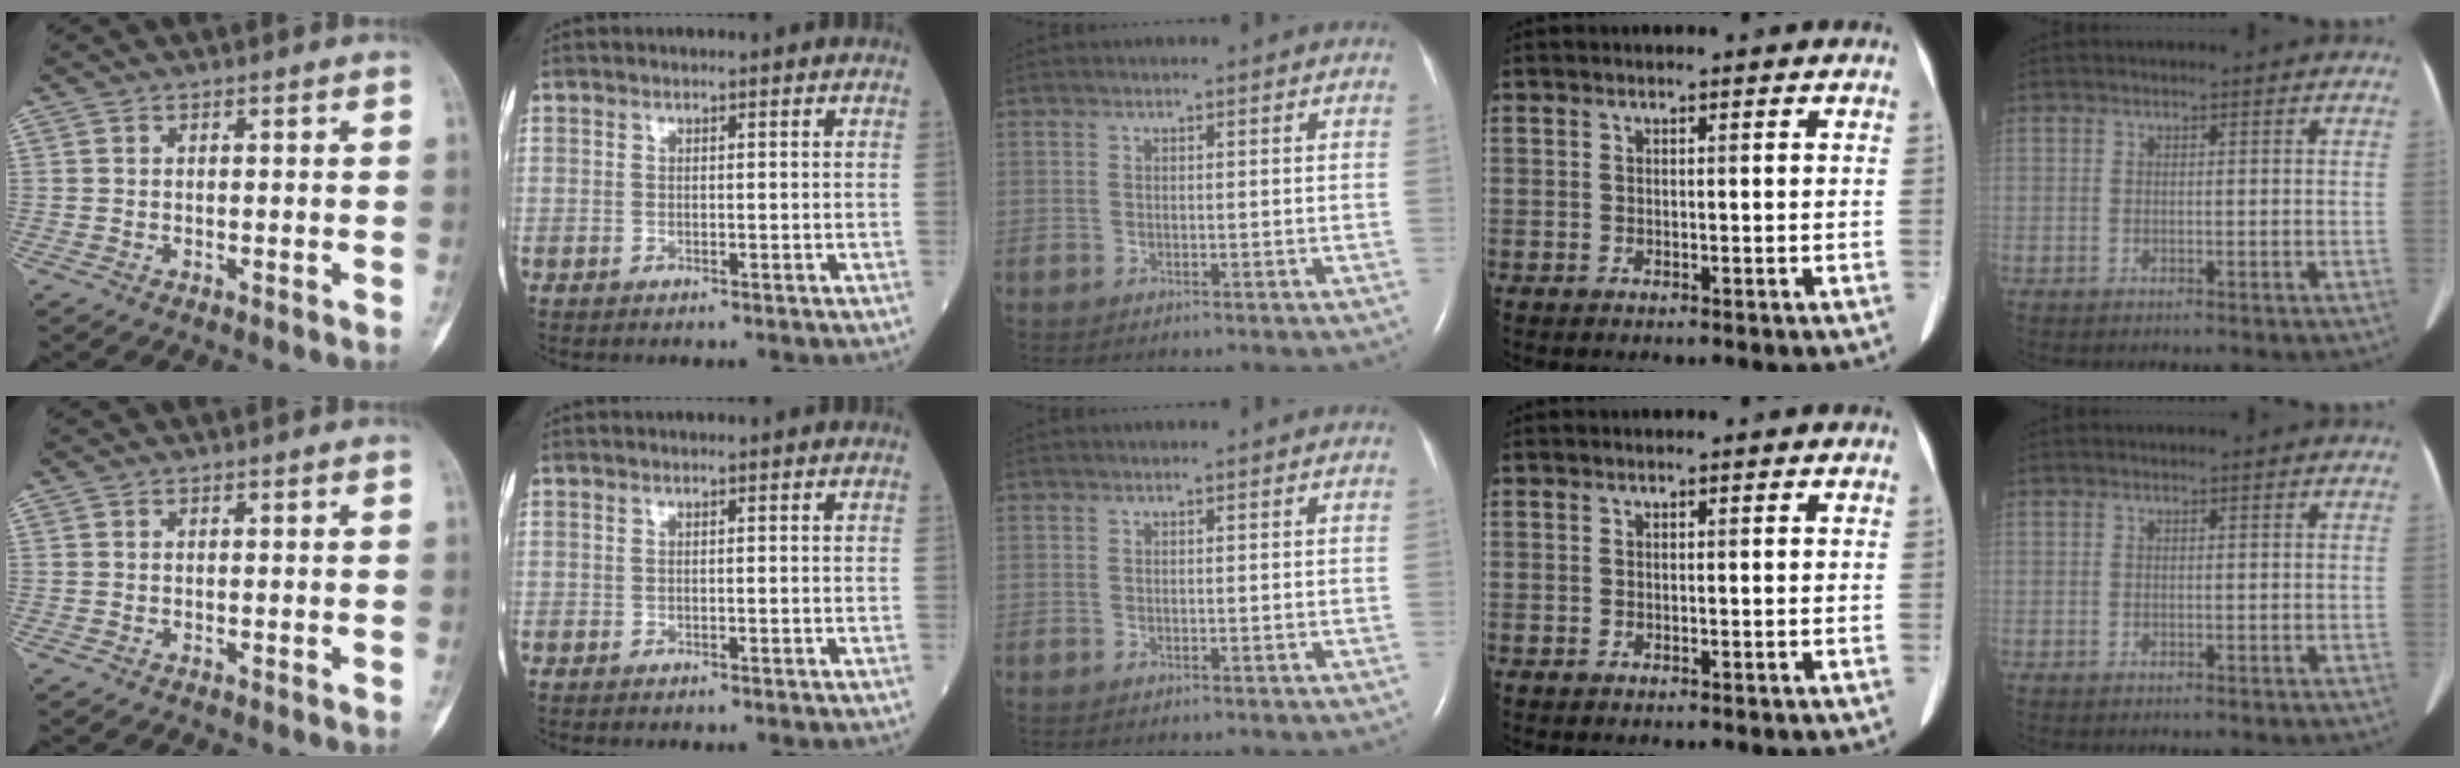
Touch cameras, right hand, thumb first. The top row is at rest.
{}